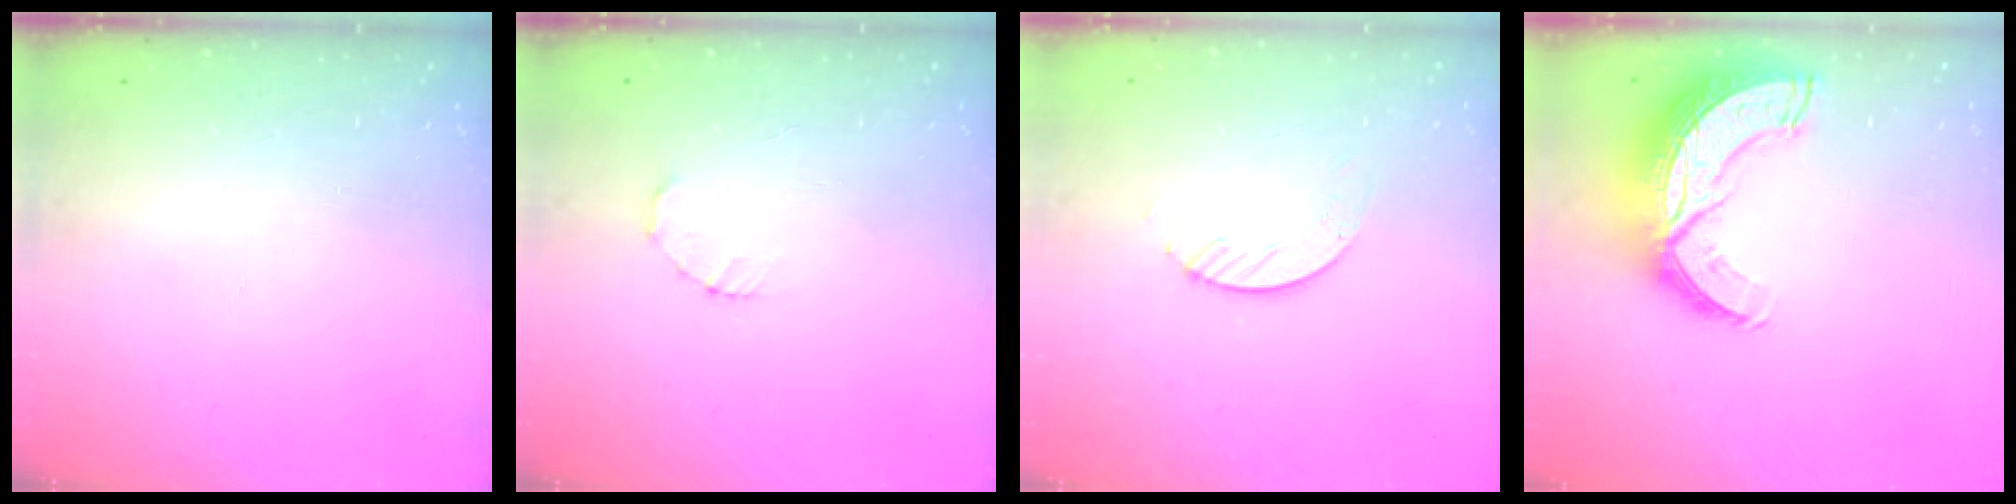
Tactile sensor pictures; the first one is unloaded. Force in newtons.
{"total": 1.5, "press": 1.5, "slide": 0.3}
{"total": 3.4, "press": 3.4, "slide": 0.4}
{"total": 15.0, "press": 14.9, "slide": 1.0}